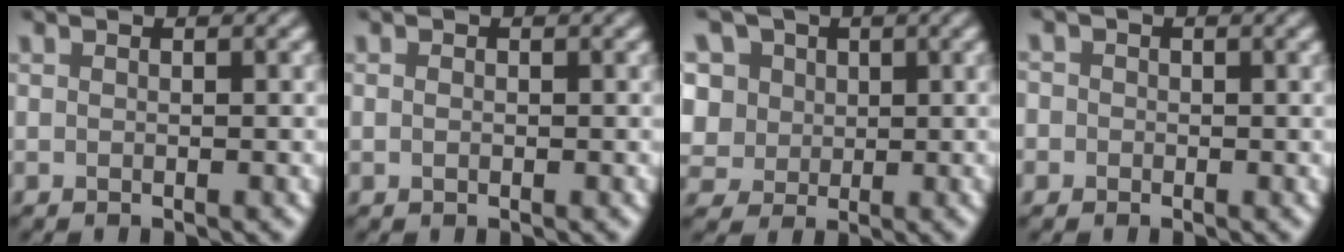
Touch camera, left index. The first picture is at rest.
{"total": 0.6, "force": [0.0, 0.5, 0.4], "torque": [-0.007, 0.000, 0.000]}
{"total": 11.5, "force": [5.2, 8.6, 5.5], "torque": [-0.125, 0.035, 0.066]}
{"total": 2.3, "force": [0.4, 2.2, 0.7], "torque": [0.009, 0.013, -0.018]}